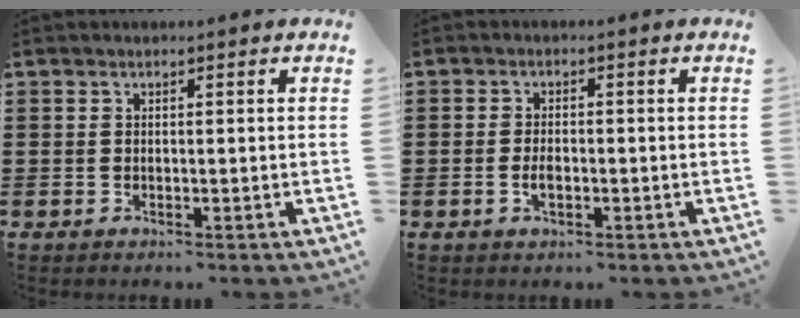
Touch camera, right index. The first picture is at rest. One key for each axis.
{"total": 2.2, "fx": -0.5, "fy": 0.9, "fz": 2.0, "tx": -0.039, "ty": -0.002, "tz": -0.008}